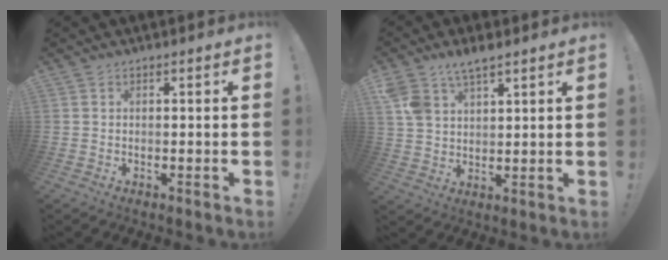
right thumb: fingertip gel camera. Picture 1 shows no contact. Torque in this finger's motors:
{"motor_torque": [0.07, 0.11, 0.72, 0.25, 0.07]}